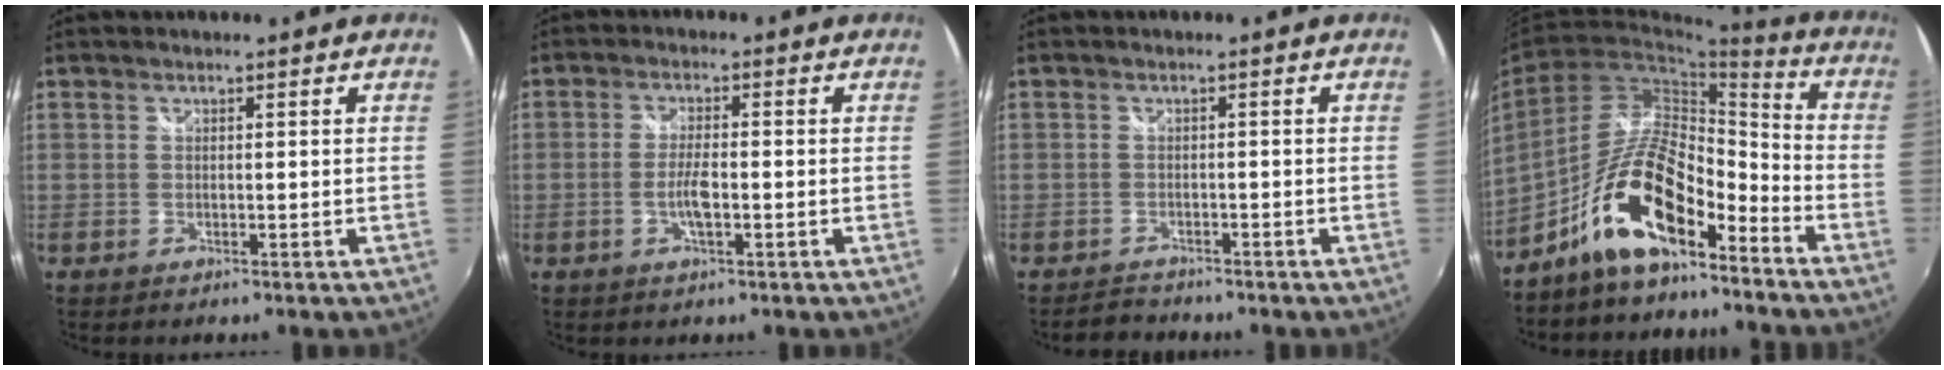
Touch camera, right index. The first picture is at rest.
{"total": 4.0, "force": [-1.2, 1.1, 3.6], "torque": [-0.073, -0.003, -0.022]}
{"total": 2.6, "force": [-2.4, 1.2, -0.1], "torque": [-0.010, 0.004, -0.043]}
{"total": 14.1, "force": [-9.5, 4.6, 9.4], "torque": [-0.183, 0.012, -0.175]}